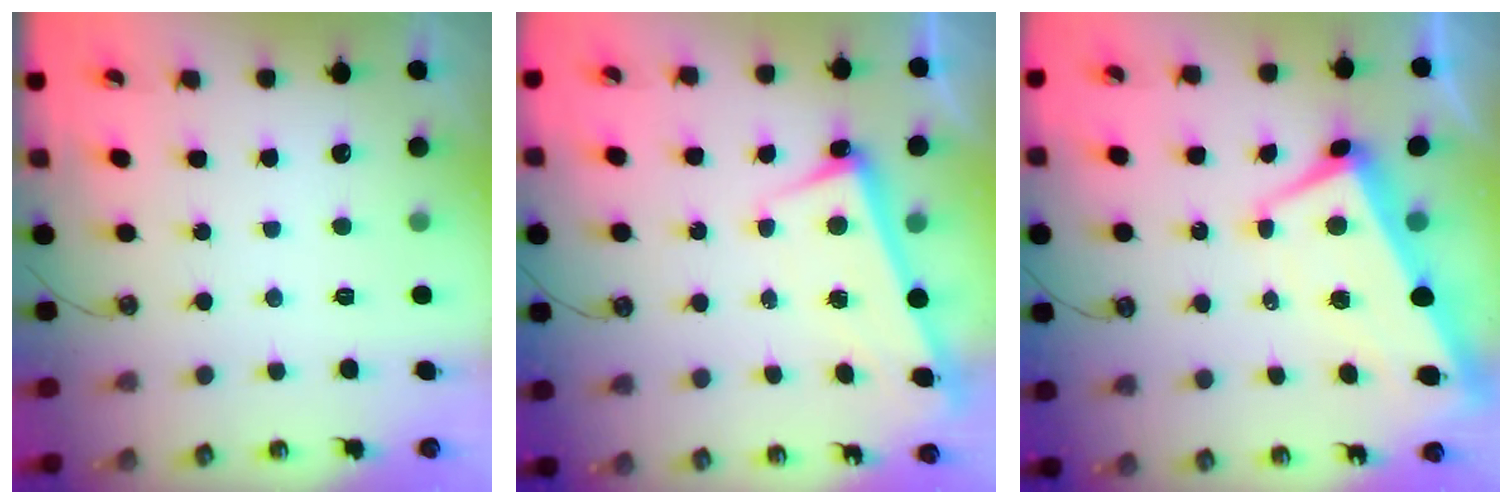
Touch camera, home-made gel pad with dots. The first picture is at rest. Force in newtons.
{"total": 2.6, "press": 2.4, "slide": 1.0}
{"total": 1.6, "press": 0.9, "slide": 1.3}